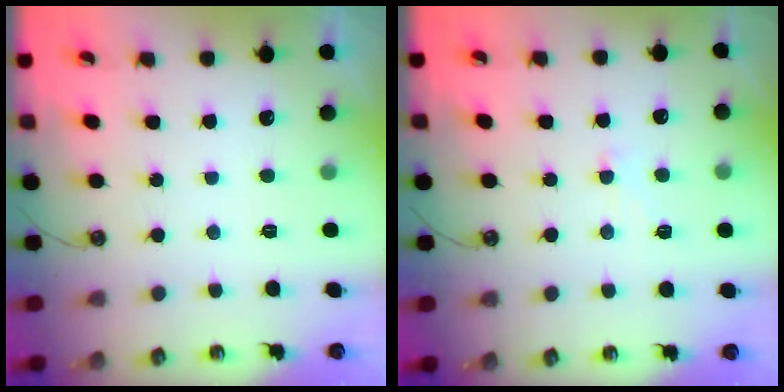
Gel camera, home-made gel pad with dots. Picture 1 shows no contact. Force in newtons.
{"total": 1.3, "press": 1.2, "slide": 0.6}